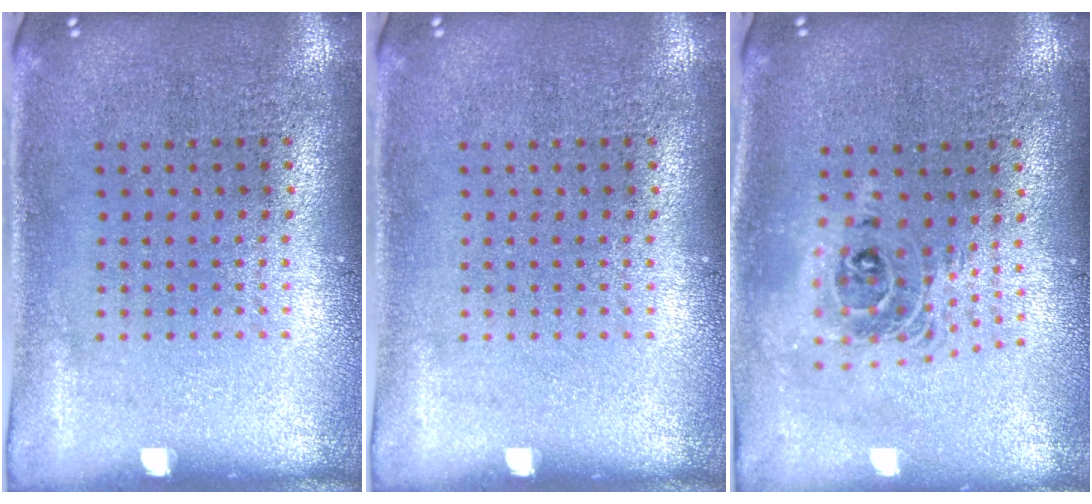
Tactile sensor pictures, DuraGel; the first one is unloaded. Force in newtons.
{"total": 0.0}
{"total": 1.8, "press": 1.4, "slide": 1.1}